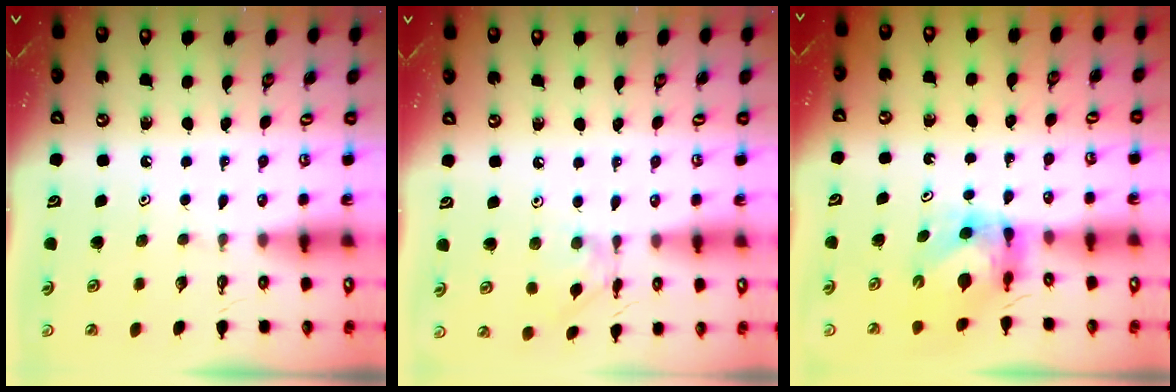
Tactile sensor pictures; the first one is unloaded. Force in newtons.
{"total": 3.2, "press": 3.2, "slide": 0.2}
{"total": 6.2, "press": 6.1, "slide": 0.8}